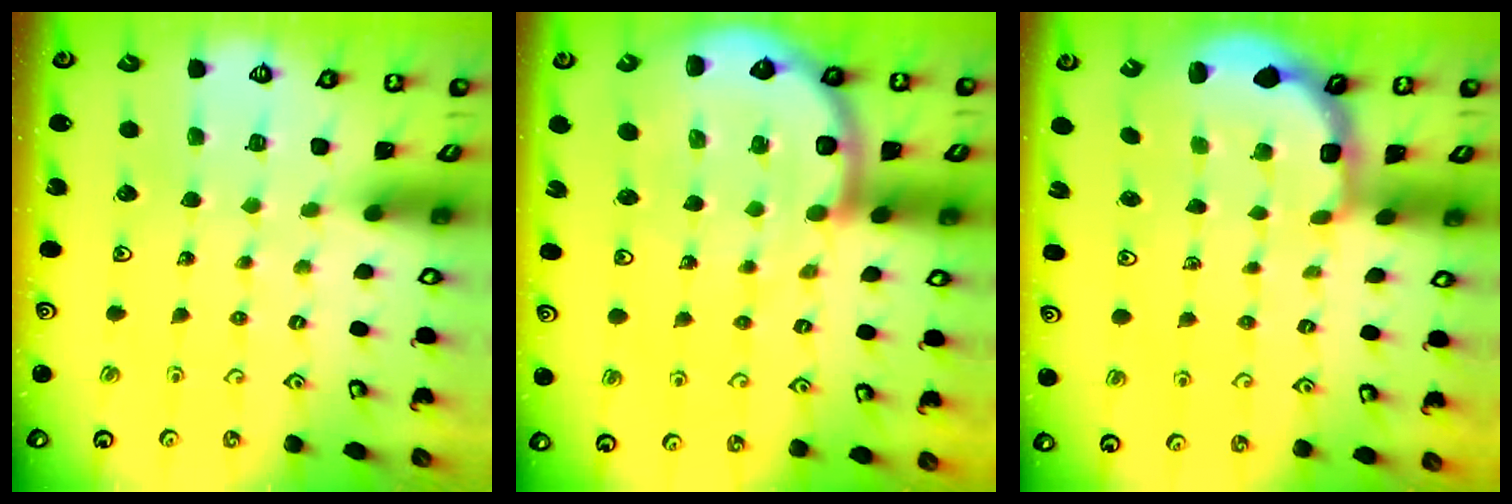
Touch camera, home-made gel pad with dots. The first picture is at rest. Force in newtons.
{"total": 9.2, "press": 8.9, "slide": 2.5}
{"total": 2.8, "press": 2.3, "slide": 1.7}